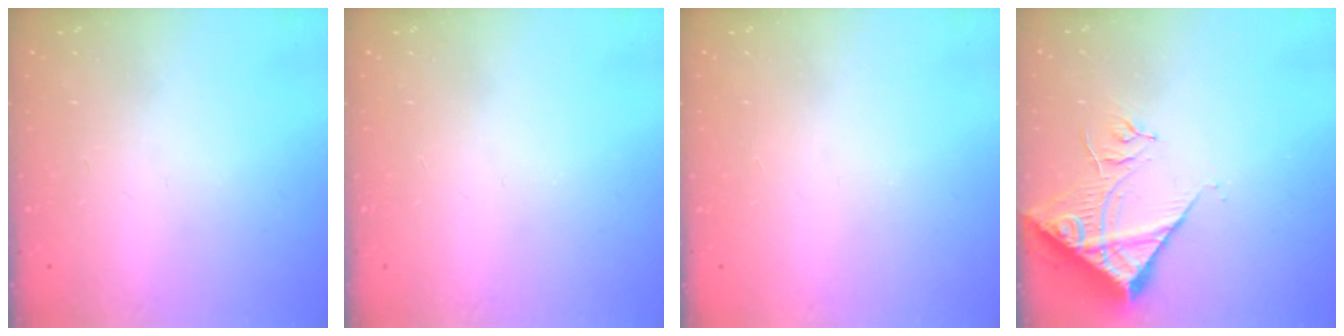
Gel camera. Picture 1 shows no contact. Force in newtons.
{"total": 0.0}
{"total": 1.6, "press": 1.5, "slide": 0.1}
{"total": 11.7, "press": 11.6, "slide": 1.5}